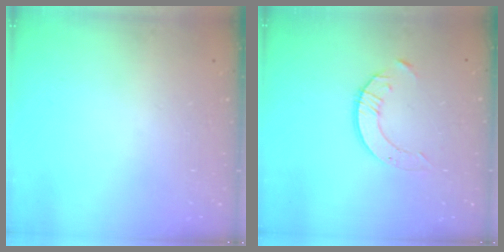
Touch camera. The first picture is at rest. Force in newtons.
{"total": 4.2, "press": 4.2, "slide": 0.5}